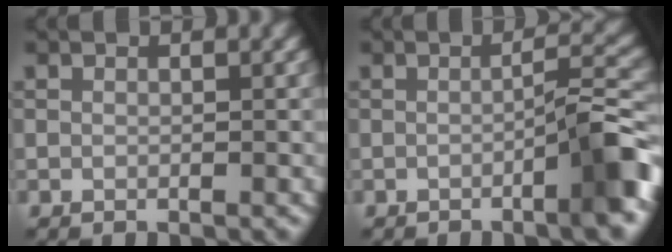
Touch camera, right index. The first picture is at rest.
{"total": 5.0, "force": [-2.1, 0.6, 4.5], "torque": [-0.055, 0.018, -0.040]}